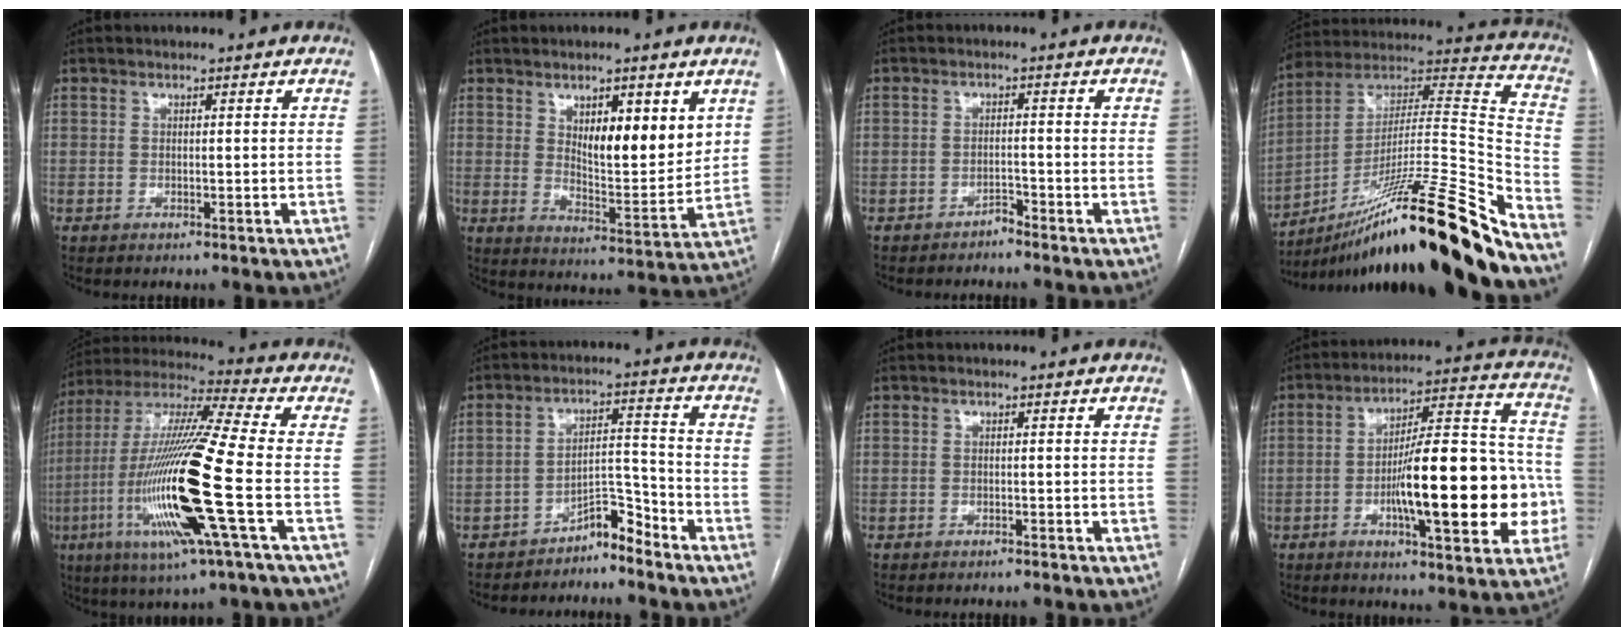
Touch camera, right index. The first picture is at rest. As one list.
[{"total": 10.3, "force": [4.2, 3.0, 9.0], "torque": [-0.139, -0.013, 0.073]}, {"total": 1.6, "force": [-1.6, 0.0, 0.1], "torque": [0.006, 0.001, -0.026]}, {"total": 29.1, "force": [-20.5, 0.2, 20.6], "torque": [-0.267, 0.010, -0.350]}, {"total": 21.5, "force": [-5.7, 0.4, 20.7], "torque": [-0.438, -0.025, -0.114]}, {"total": 4.8, "force": [-4.6, 0.9, 1.2], "torque": [-0.005, 0.025, -0.077]}, {"total": 1.6, "force": [-1.5, -0.3, 0.5], "torque": [-0.010, 0.000, -0.021]}, {"total": 20.4, "force": [-4.5, 4.4, 19.4], "torque": [-0.261, 0.027, -0.062]}]